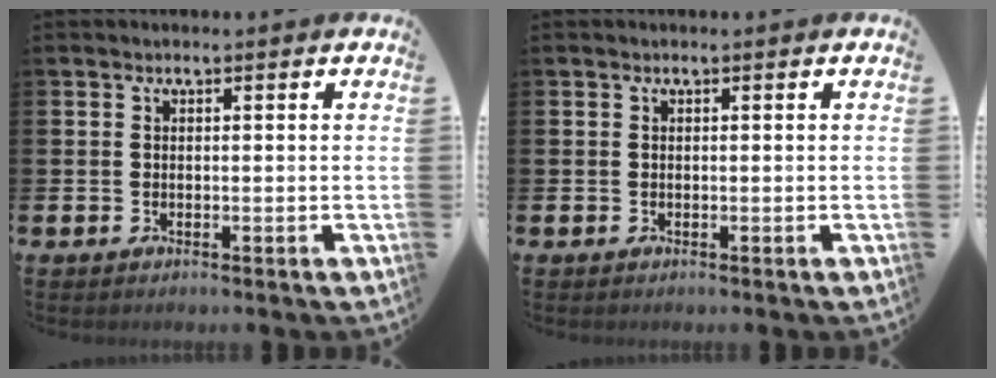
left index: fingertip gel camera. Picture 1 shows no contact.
{"total": 0.0}